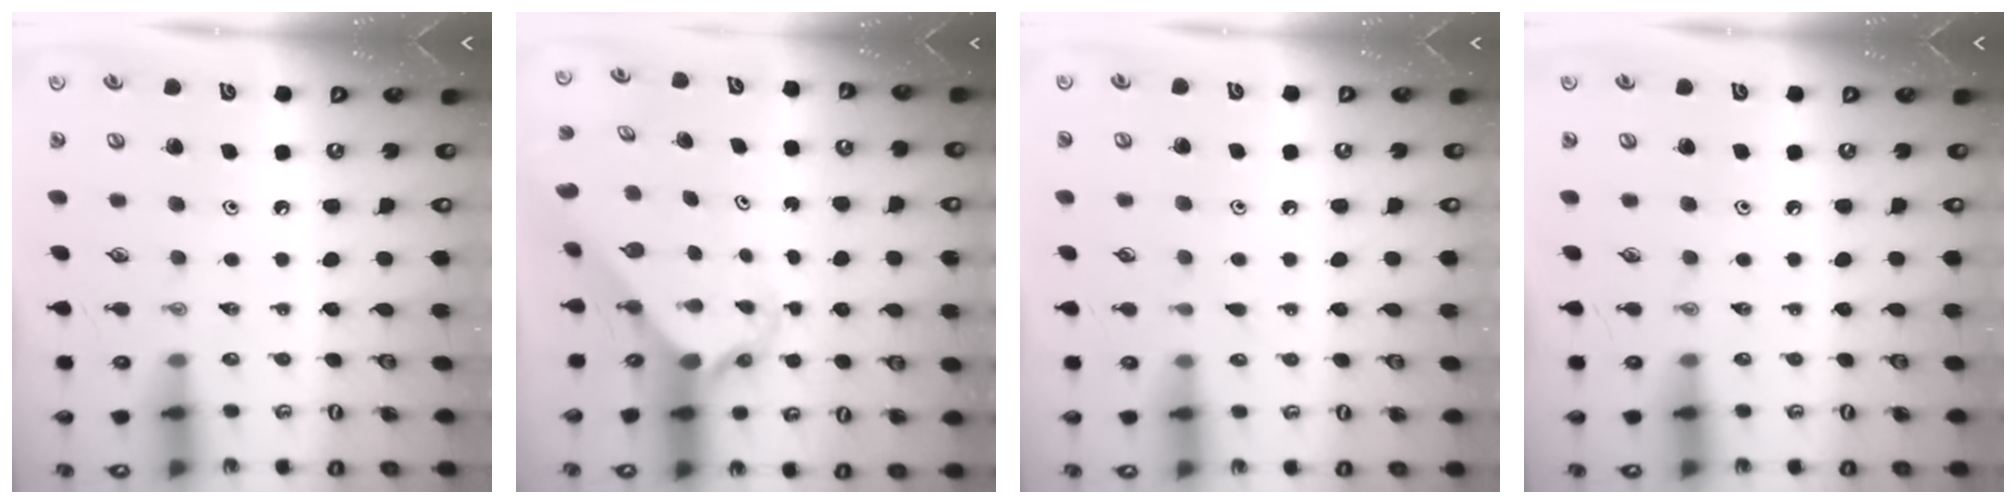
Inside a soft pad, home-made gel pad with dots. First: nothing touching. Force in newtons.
{"total": 2.5, "press": 2.5, "slide": 0.2}
{"total": 4.5, "press": 4.5, "slide": 0.4}
{"total": 0.0}